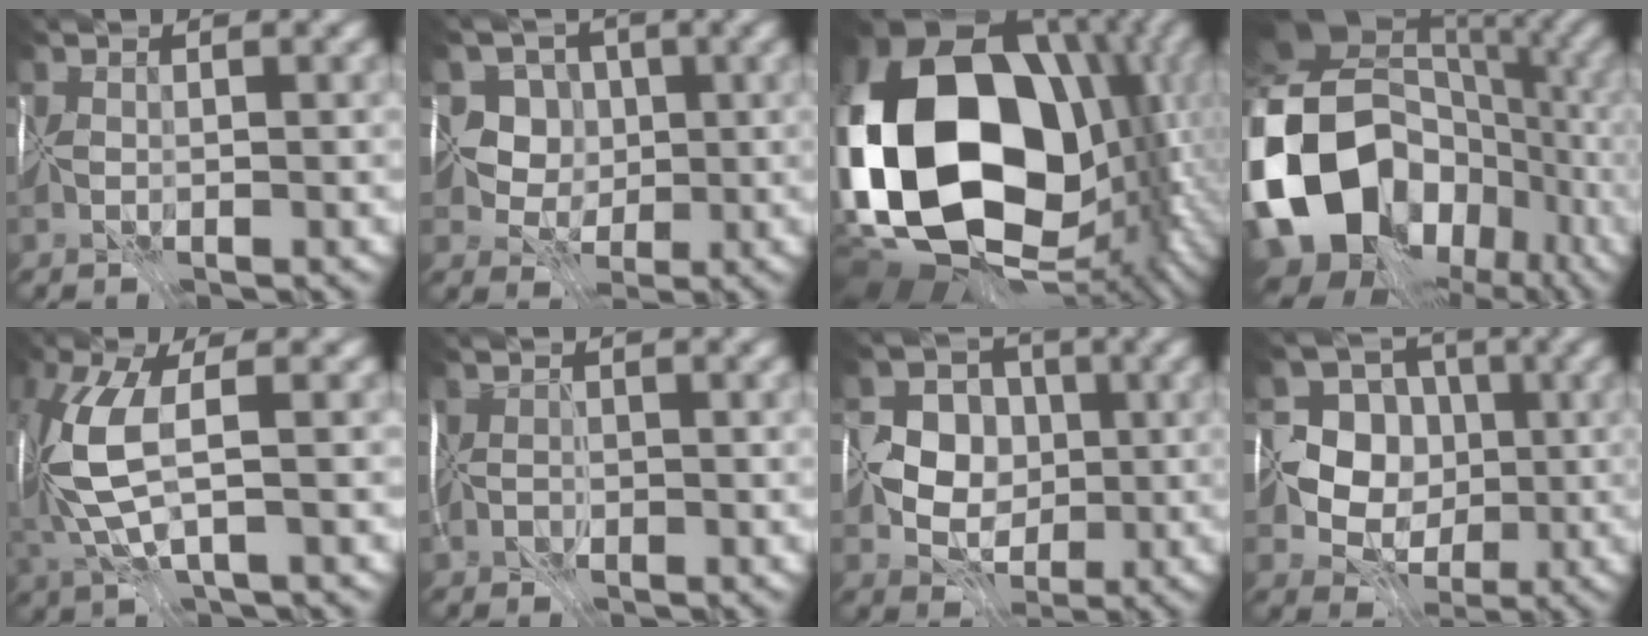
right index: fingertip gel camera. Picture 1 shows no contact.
{"total": 4.9, "force": [1.6, 4.3, 1.8], "torque": [-0.008, 0.017, 0.004]}
{"total": 20.7, "force": [0.6, 15.8, 13.4], "torque": [-0.300, -0.046, 0.059]}
{"total": 16.8, "force": [-4.0, 13.2, 9.7], "torque": [-0.216, 0.004, -0.074]}
{"total": 6.9, "force": [0.5, 2.6, 6.4], "torque": [-0.167, 0.010, 0.010]}
{"total": 1.5, "force": [-0.2, 1.4, 0.6], "torque": [-0.006, 0.003, -0.006]}
{"total": 5.3, "force": [0.0, 4.7, 2.4], "torque": [-0.029, 0.006, -0.009]}
{"total": 7.6, "force": [0.0, 6.9, 3.1], "torque": [-0.033, 0.001, -0.021]}